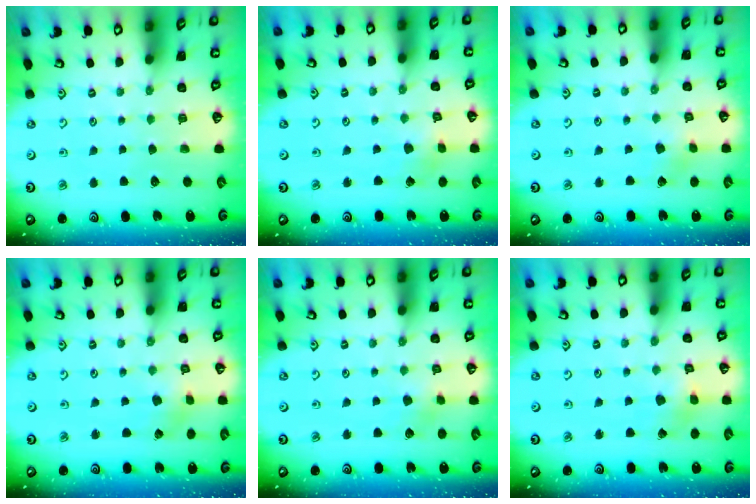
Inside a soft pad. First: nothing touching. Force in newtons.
{"total": 2.0, "press": 1.9, "slide": 0.3}
{"total": 2.5, "press": 2.4, "slide": 0.2}
{"total": 0.9, "press": 0.9, "slide": 0.2}
{"total": 2.9, "press": 2.8, "slide": 0.8}
{"total": 2.6, "press": 2.5, "slide": 0.3}